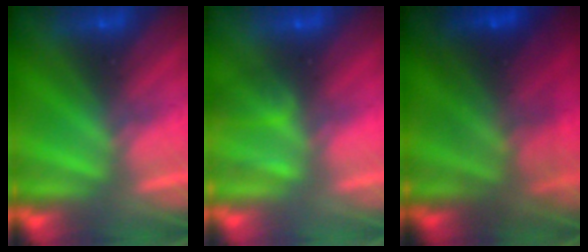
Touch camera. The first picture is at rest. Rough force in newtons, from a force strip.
{"total": 2.1}
{"total": 7.4}